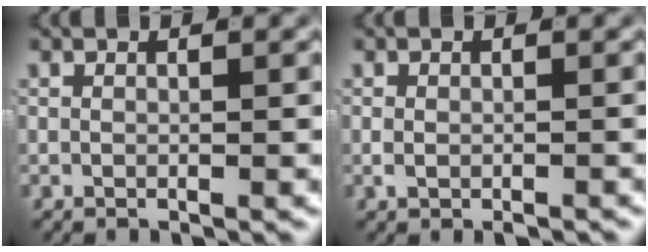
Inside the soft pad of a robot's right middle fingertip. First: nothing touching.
{"total": 0.9, "force": [-0.5, 0.4, 0.6], "torque": [-0.011, -0.002, -0.006]}